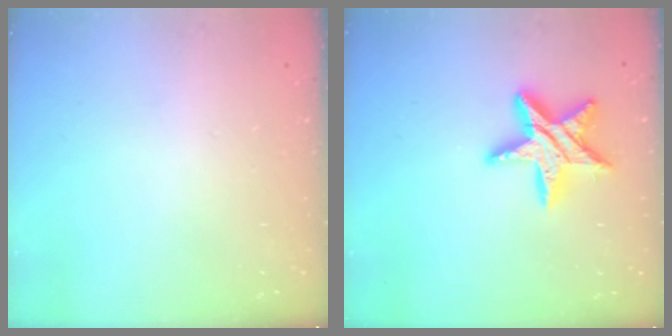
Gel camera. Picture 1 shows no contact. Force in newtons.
{"total": 13.7, "press": 13.7, "slide": 1.0}